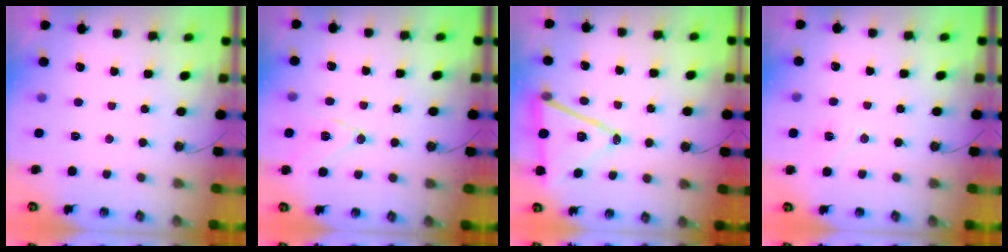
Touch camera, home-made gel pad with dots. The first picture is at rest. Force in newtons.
{"total": 12.3, "press": 11.8, "slide": 3.2}
{"total": 15.0, "press": 14.5, "slide": 3.7}
{"total": 7.1, "press": 6.8, "slide": 1.9}